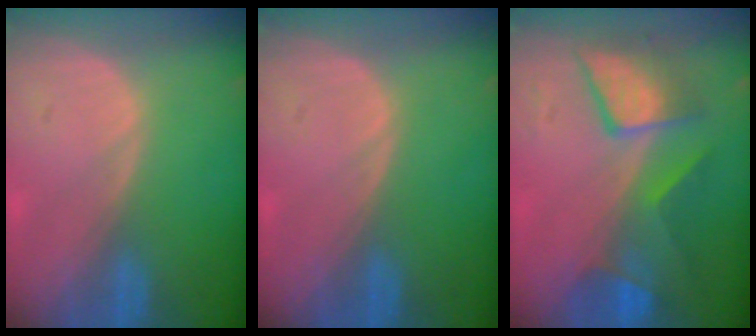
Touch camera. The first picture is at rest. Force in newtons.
{"total": 0.0}
{"total": 7.8, "press": 7.8, "slide": 0.4}